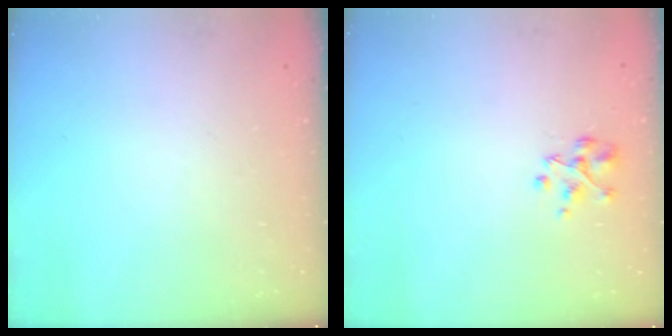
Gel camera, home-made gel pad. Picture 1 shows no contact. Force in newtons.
{"total": 2.9, "press": 2.9, "slide": 0.2}